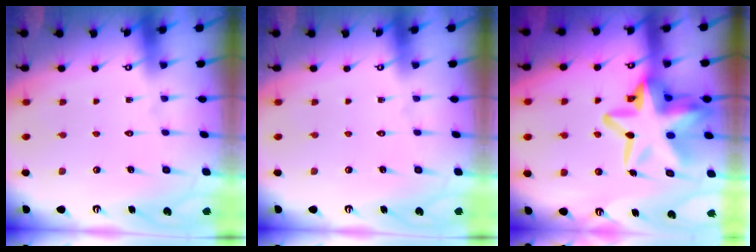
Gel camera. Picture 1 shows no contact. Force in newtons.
{"total": 0.0}
{"total": 19.9, "press": 19.6, "slide": 3.7}